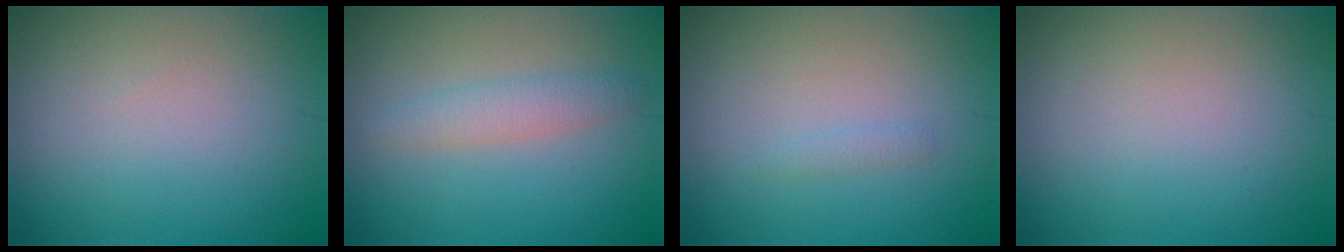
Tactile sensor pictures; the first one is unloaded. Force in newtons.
{"total": 2.1, "press": 2.1, "slide": 0.1}
{"total": 0.7, "press": 0.7, "slide": 0.1}
{"total": 0.0}